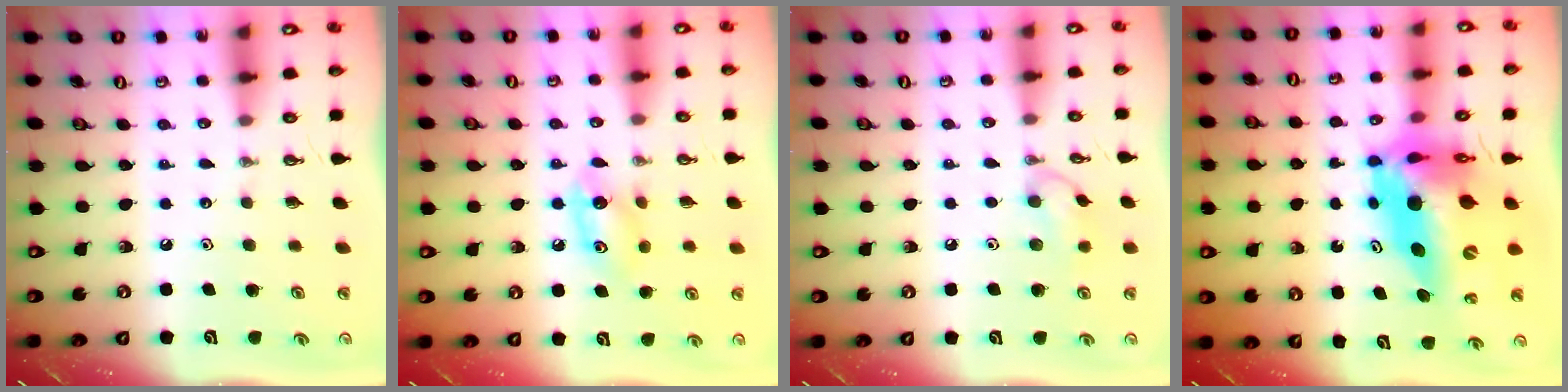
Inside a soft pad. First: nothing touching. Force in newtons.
{"total": 6.4, "press": 6.3, "slide": 1.2}
{"total": 8.8, "press": 8.3, "slide": 2.8}
{"total": 19.6, "press": 19.5, "slide": 2.0}